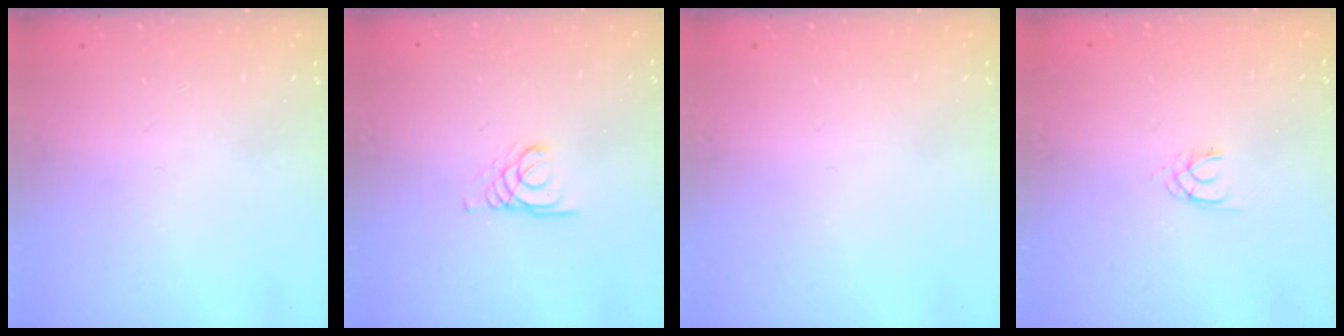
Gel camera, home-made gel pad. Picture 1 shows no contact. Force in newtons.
{"total": 1.7, "press": 1.7, "slide": 0.2}
{"total": 0.0}
{"total": 1.3, "press": 1.2, "slide": 0.3}